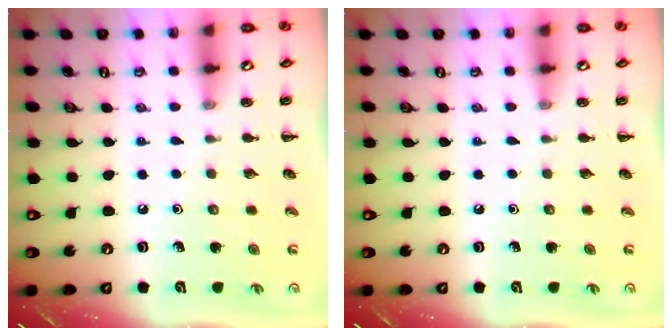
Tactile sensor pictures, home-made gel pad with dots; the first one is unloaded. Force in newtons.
{"total": 0.0}